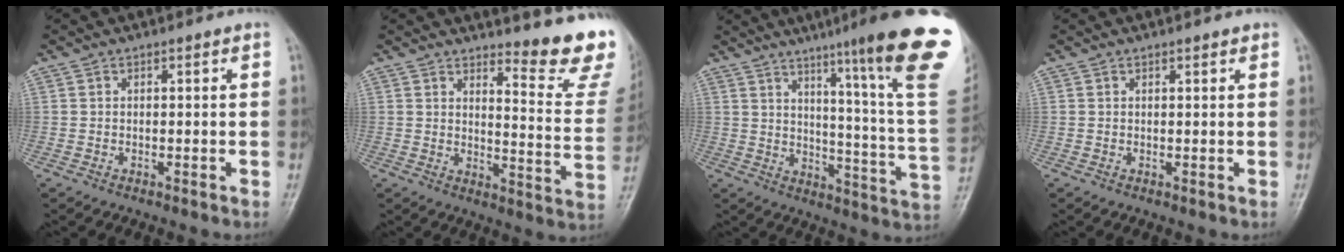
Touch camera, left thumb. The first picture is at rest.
{"total": 12.8, "force": [11.5, 1.2, 5.6], "torque": [-0.048, -0.143, 0.133]}
{"total": 24.4, "force": [15.0, 0.4, 19.2], "torque": [-0.238, -0.091, 0.198]}
{"total": 1.0, "force": [0.7, 0.3, 0.5], "torque": [-0.007, -0.002, 0.009]}